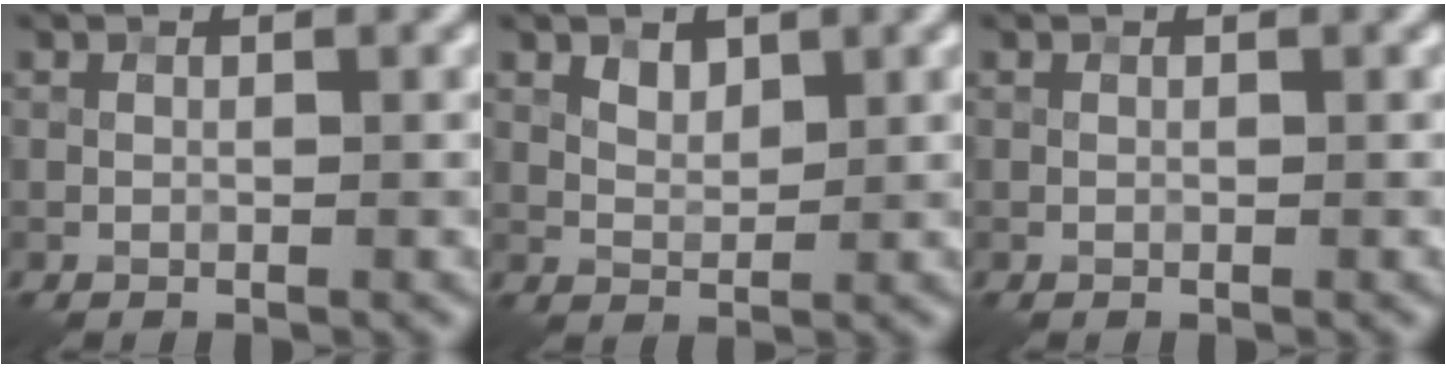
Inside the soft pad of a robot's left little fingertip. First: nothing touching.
{"total": 1.6, "force": [1.0, 0.9, 0.9], "torque": [-0.016, -0.001, 0.023]}
{"total": 0.0}